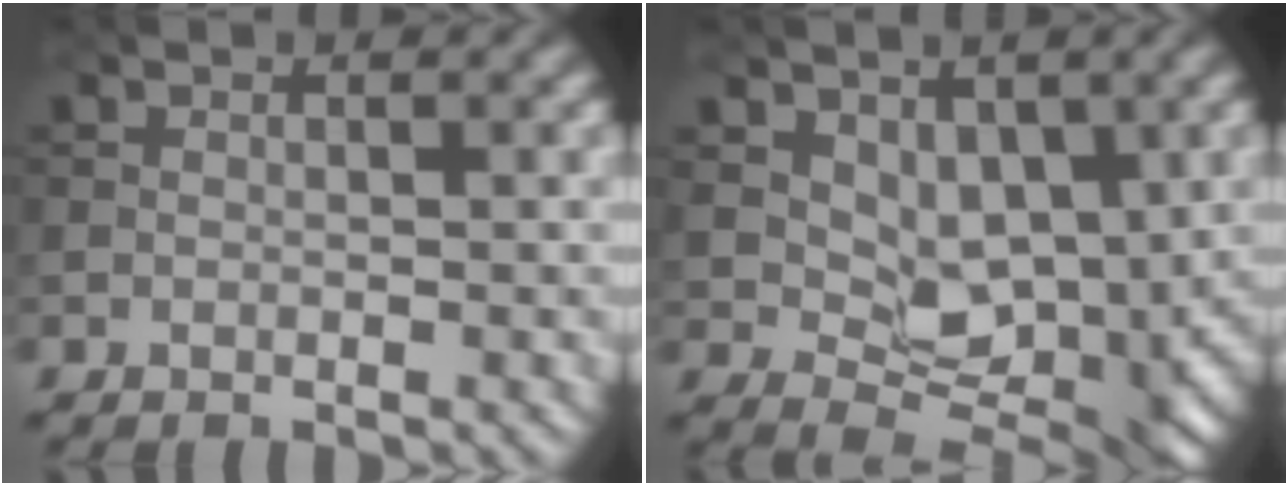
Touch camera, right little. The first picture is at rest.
{"total": 5.5, "force": [1.6, 3.7, 3.8], "torque": [-0.056, -0.017, 0.030]}